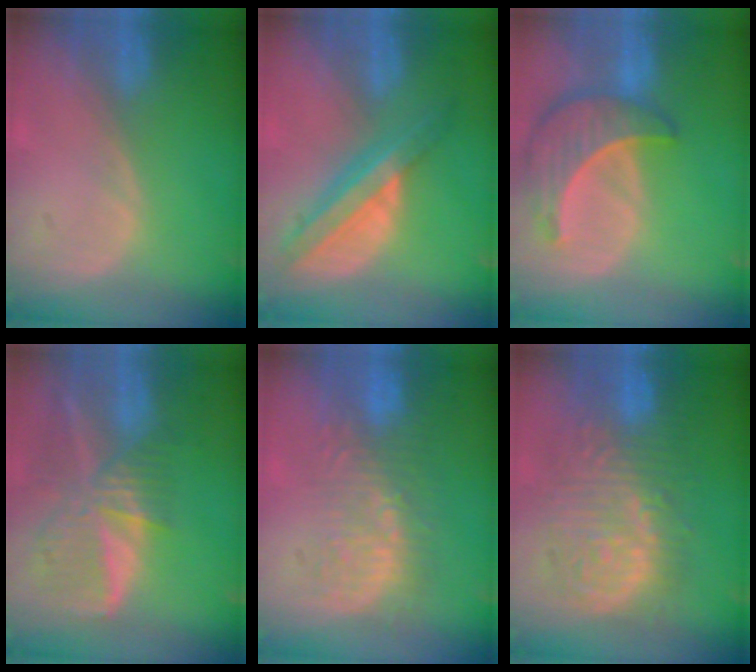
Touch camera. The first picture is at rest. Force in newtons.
{"total": 8.1, "press": 6.8, "slide": 4.3}
{"total": 8.9, "press": 8.0, "slide": 3.7}
{"total": 9.3, "press": 8.1, "slide": 4.7}
{"total": 8.7, "press": 8.3, "slide": 2.5}
{"total": 12.1, "press": 12.0, "slide": 1.1}